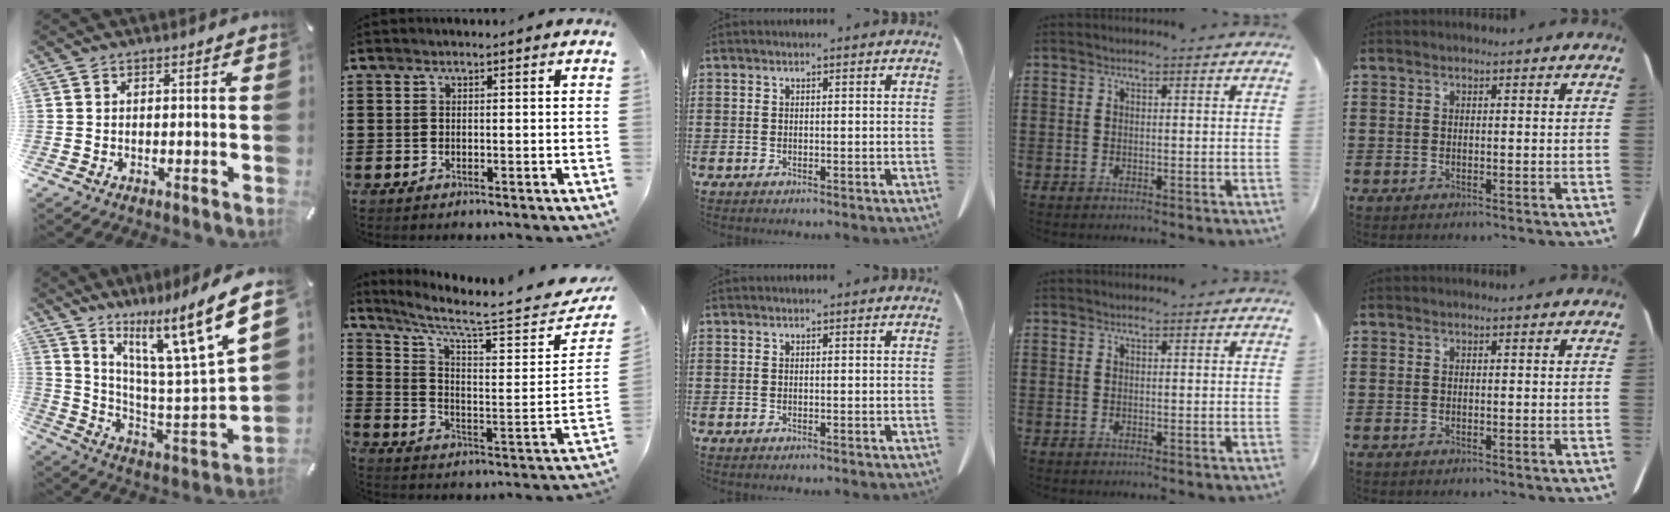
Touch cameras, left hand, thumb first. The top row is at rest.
{"thumb": {"total": 16.3, "force": [12.1, 2.3, 10.6], "torque": [-0.170, -0.107, 0.185]}, "index": {"total": 6.3, "force": [5.4, 0.2, 3.1], "torque": [-0.081, -0.062, 0.085]}}